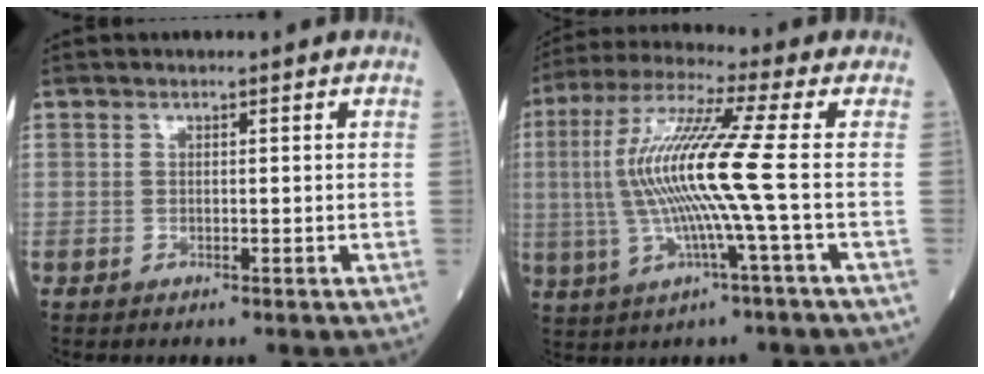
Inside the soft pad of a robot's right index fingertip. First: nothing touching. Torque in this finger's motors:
{"motor_torque": [2.14, 0.00, 1.06, 0.21]}